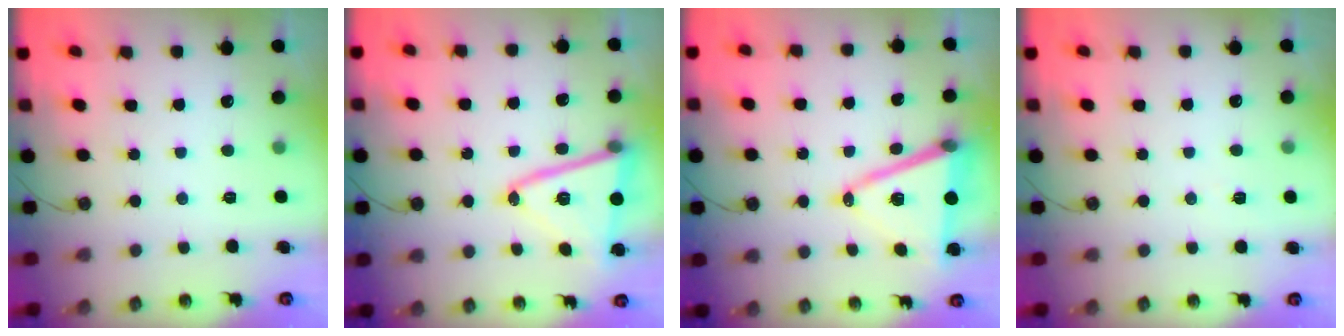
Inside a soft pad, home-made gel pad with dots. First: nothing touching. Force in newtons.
{"total": 15.9, "press": 15.6, "slide": 2.9}
{"total": 14.4, "press": 13.8, "slide": 4.0}
{"total": 2.3, "press": 1.3, "slide": 1.9}